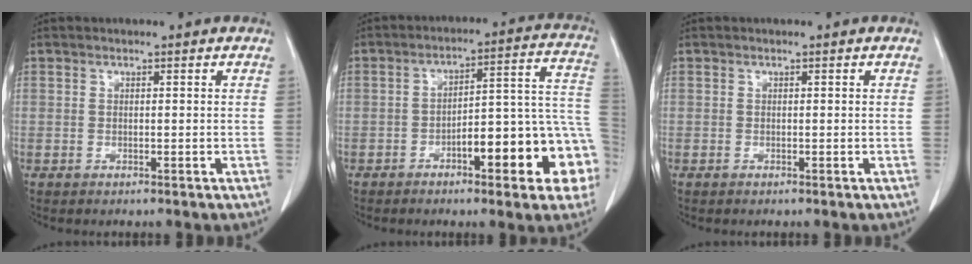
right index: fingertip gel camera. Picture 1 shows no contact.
{"total": 15.6, "force": [-5.8, 3.8, 13.9], "torque": [-0.128, 0.052, -0.070]}
{"total": 0.0}